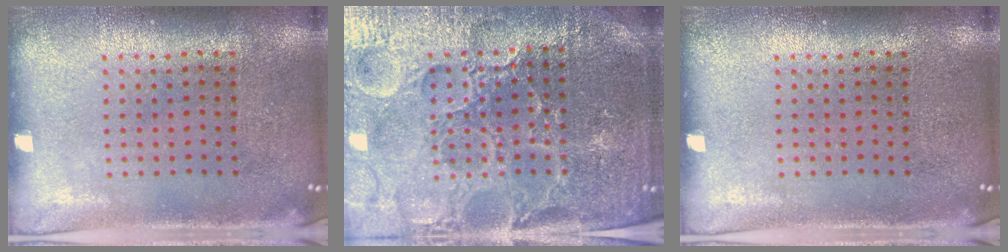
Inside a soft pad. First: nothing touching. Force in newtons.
{"total": 5.2, "press": 4.8, "slide": 1.9}
{"total": 0.0}